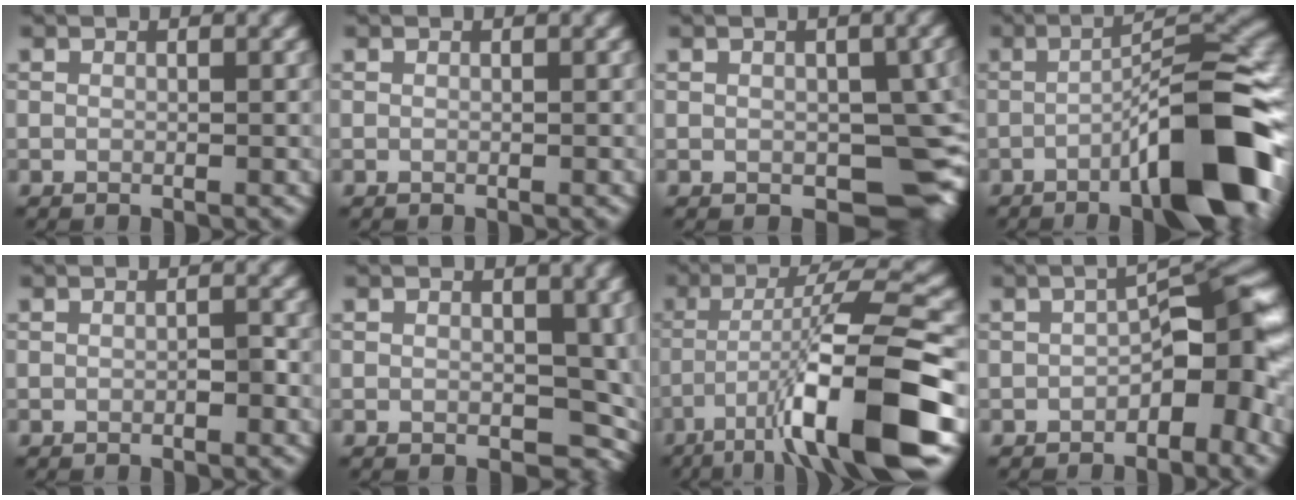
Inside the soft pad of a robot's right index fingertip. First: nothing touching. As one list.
[{"total": 0.0}, {"total": 7.7, "force": [-1.2, 4.7, 6.0], "torque": [-0.074, -0.018, -0.005]}, {"total": 11.6, "force": [-4.7, 2.6, 10.2], "torque": [-0.138, 0.013, -0.077]}, {"total": 0.8, "force": [-0.3, 0.3, 0.7], "torque": [-0.011, 0.003, -0.005]}, {"total": 6.4, "force": [-0.2, 4.4, 4.6], "torque": [-0.046, -0.020, 0.010]}, {"total": 11.9, "force": [-5.7, 1.7, 10.4], "torque": [-0.163, 0.016, -0.090]}, {"total": 5.9, "force": [-1.8, 2.7, 5.0], "torque": [-0.047, 0.019, -0.037]}]